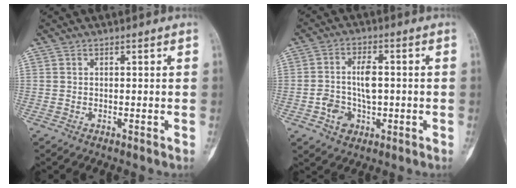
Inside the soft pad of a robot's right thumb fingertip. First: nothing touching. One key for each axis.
{"total": 7.8, "fx": -1.0, "fy": 5.3, "fz": 5.6, "tx": -0.079, "ty": 0.016, "tz": -0.012}